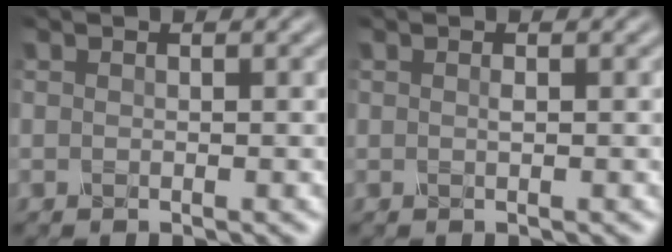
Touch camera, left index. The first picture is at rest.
{"total": 0.0}